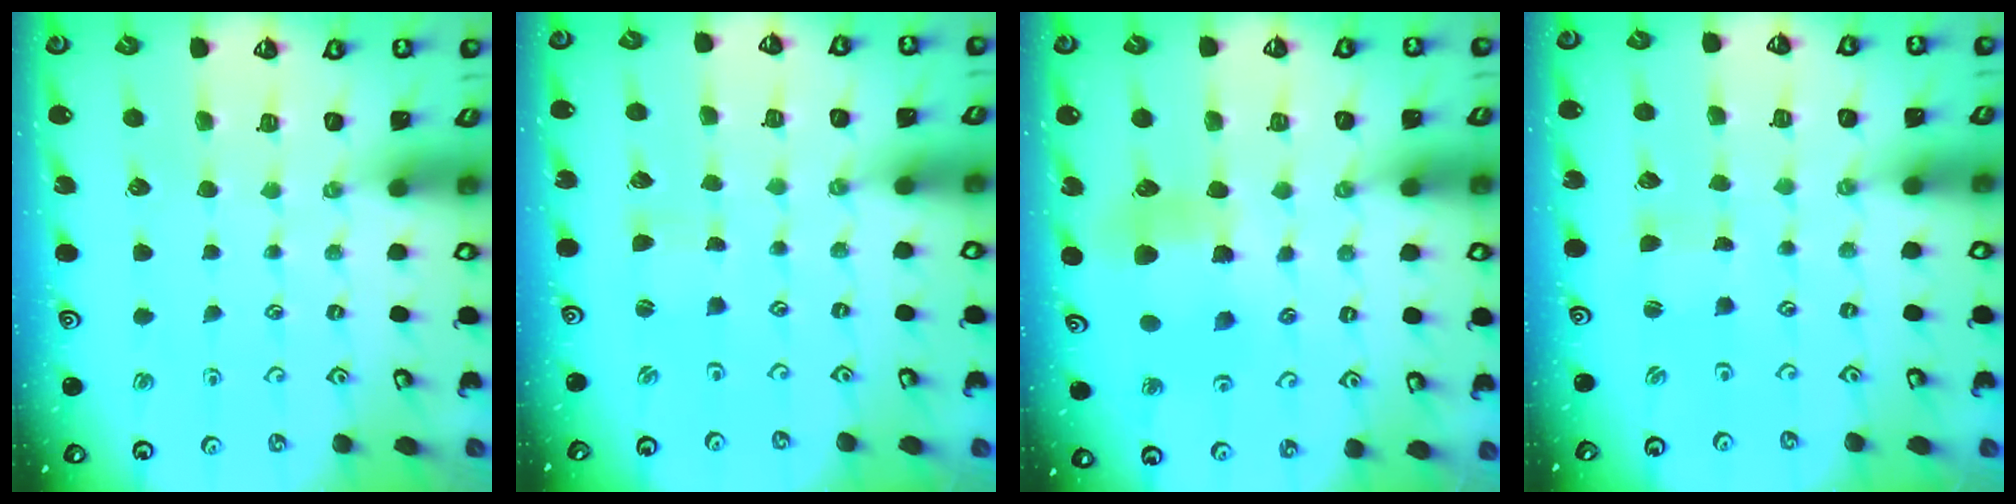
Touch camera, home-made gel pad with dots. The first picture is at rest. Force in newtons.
{"total": 0.7, "press": 0.7, "slide": 0.2}
{"total": 8.2, "press": 8.1, "slide": 0.8}
{"total": 1.1, "press": 1.1, "slide": 0.2}